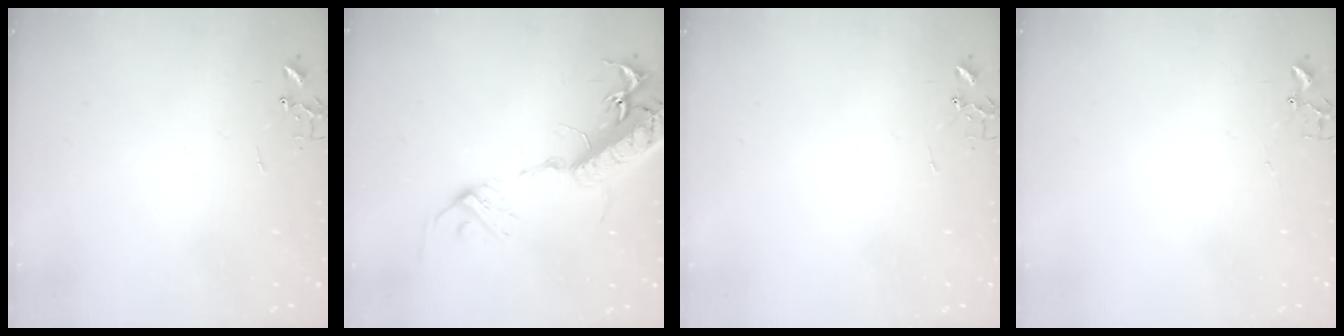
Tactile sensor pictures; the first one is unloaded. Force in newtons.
{"total": 20.6, "press": 20.2, "slide": 4.3}
{"total": 0.0}
{"total": 1.7, "press": 1.6, "slide": 0.2}